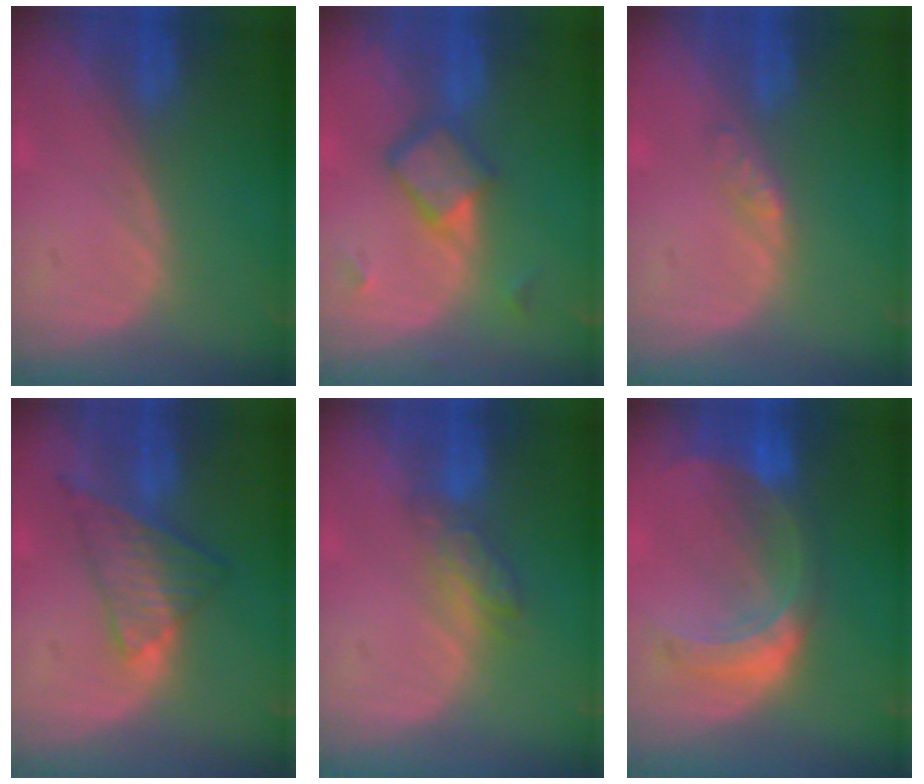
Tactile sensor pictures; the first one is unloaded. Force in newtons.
{"total": 5.8, "press": 5.1, "slide": 2.8}
{"total": 1.7, "press": 1.7, "slide": 0.2}
{"total": 7.6, "press": 6.4, "slide": 4.1}
{"total": 4.1, "press": 4.1, "slide": 0.4}
{"total": 7.9, "press": 7.0, "slide": 3.7}